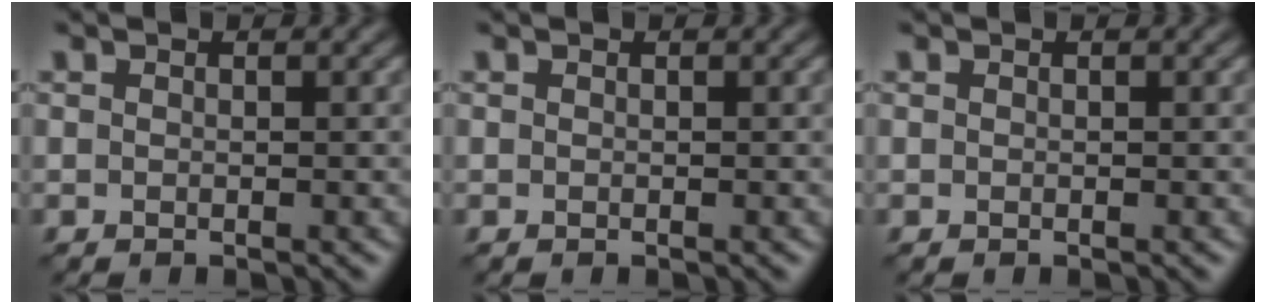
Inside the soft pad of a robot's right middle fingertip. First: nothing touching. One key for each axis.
{"total": 0.0}
{"total": 0.0}